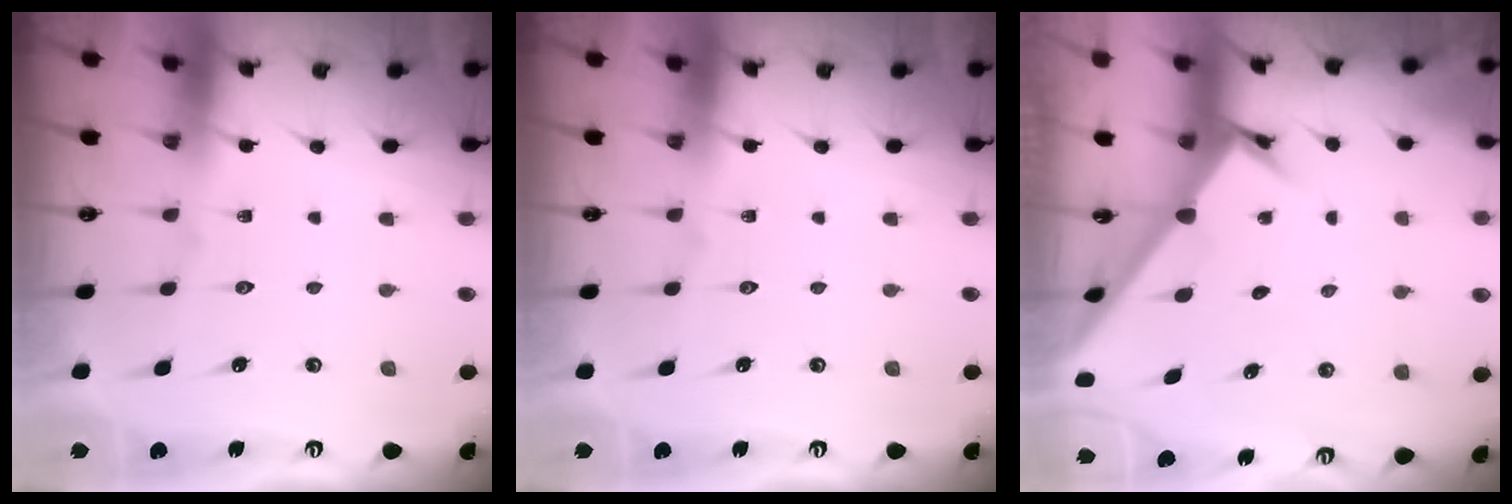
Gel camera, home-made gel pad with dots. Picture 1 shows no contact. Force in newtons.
{"total": 0.0}
{"total": 2.6, "press": 2.6, "slide": 0.3}